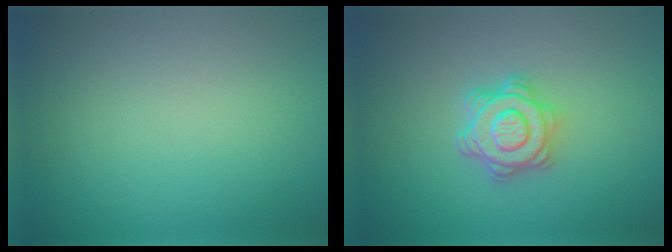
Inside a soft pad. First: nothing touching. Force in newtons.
{"total": 4.5, "press": 3.6, "slide": 2.8}